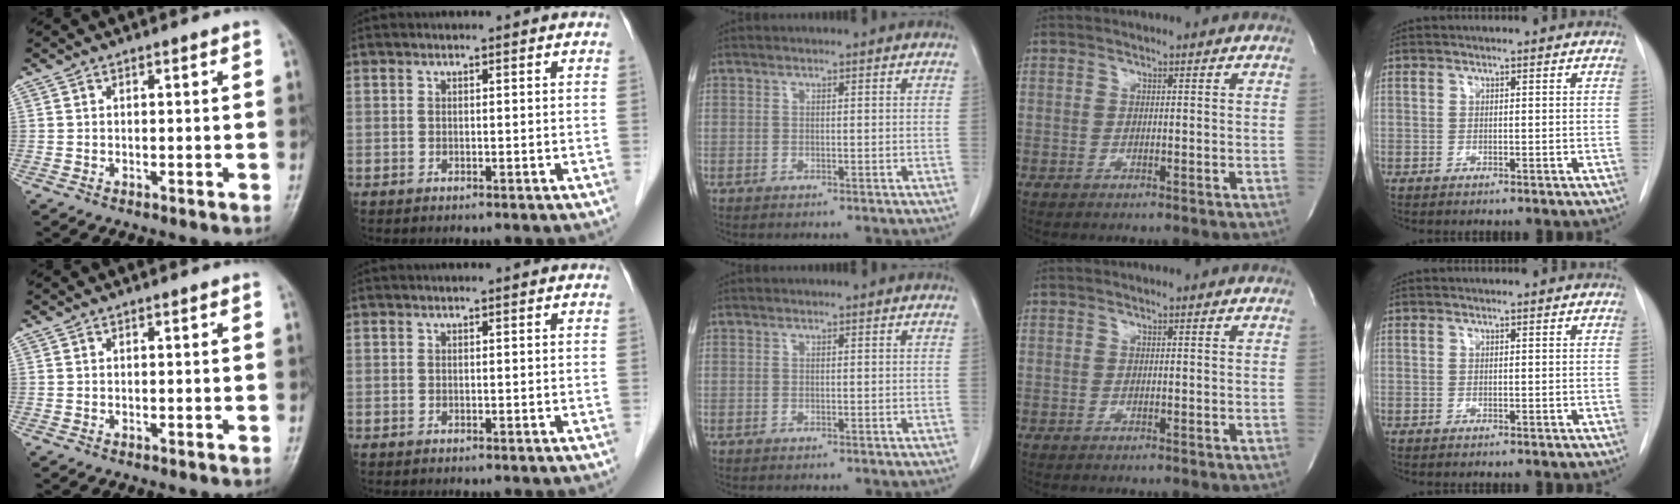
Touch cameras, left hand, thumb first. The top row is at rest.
{}